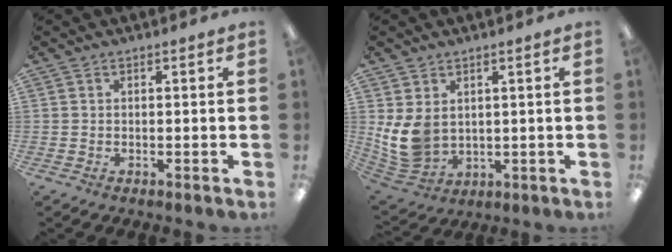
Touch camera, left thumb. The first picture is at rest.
{"total": 10.2, "force": [1.5, 7.7, 6.6], "torque": [-0.157, -0.009, 0.033]}